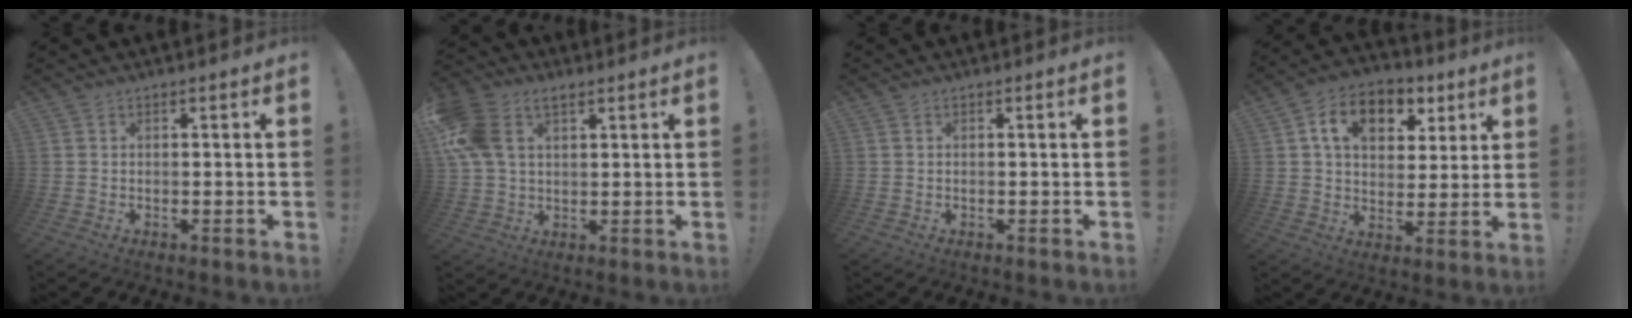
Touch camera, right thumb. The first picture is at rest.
{"total": 11.1, "force": [4.7, 7.1, 7.1], "torque": [-0.144, -0.010, 0.093]}
{"total": 0.0}
{"total": 13.4, "force": [5.9, 9.3, 7.8], "torque": [-0.119, -0.015, 0.108]}